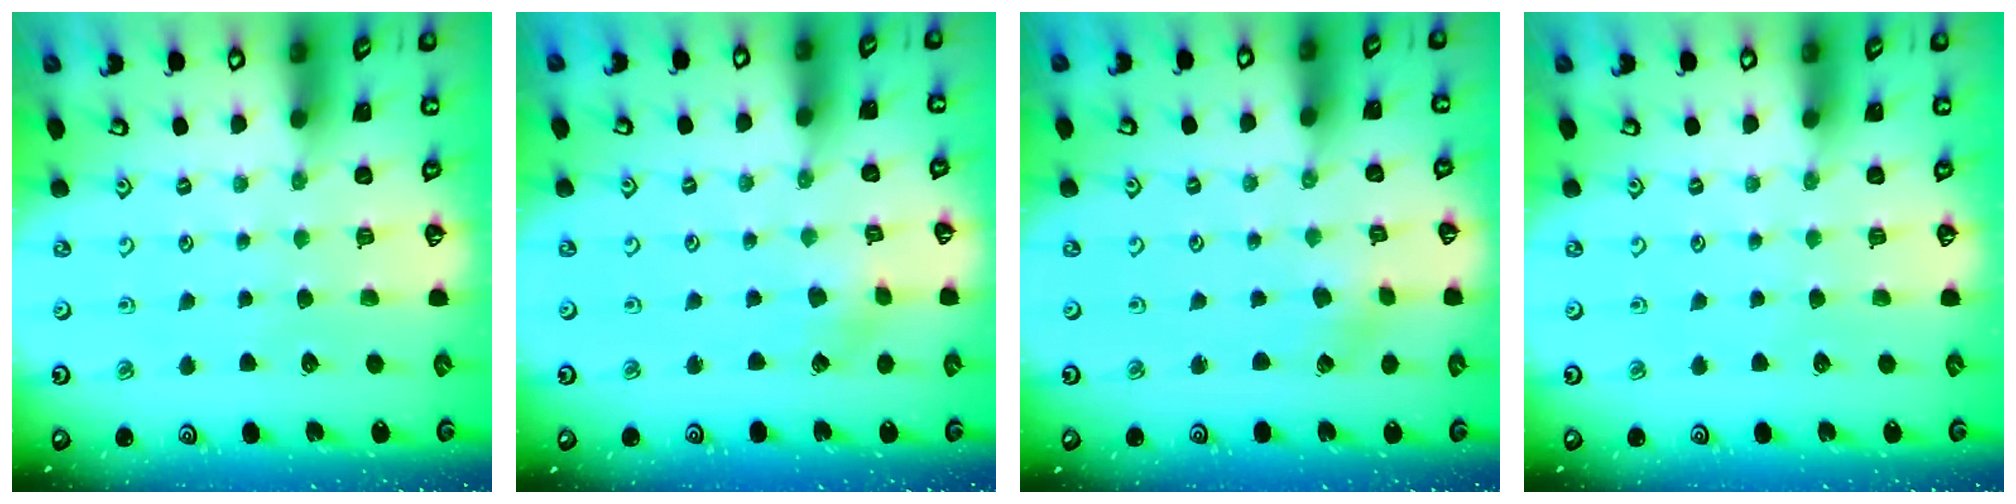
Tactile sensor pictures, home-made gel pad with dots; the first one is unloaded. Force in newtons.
{"total": 1.7, "press": 1.6, "slide": 0.2}
{"total": 1.1, "press": 1.1, "slide": 0.1}
{"total": 0.0}